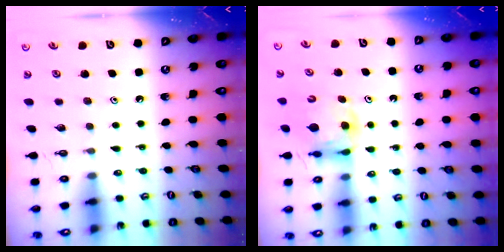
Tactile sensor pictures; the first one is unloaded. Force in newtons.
{"total": 6.3, "press": 6.3, "slide": 0.7}